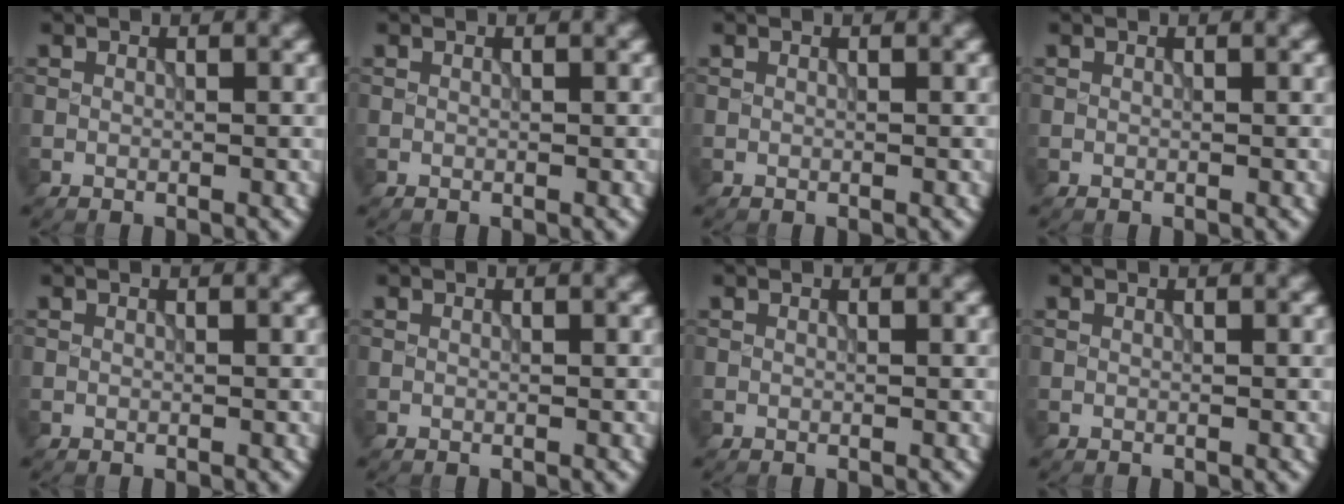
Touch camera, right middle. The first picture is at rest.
{"total": 0.0}
{"total": 0.0}
{"total": 0.0}
{"total": 0.0}
{"total": 0.0}
{"total": 0.0}
{"total": 0.0}